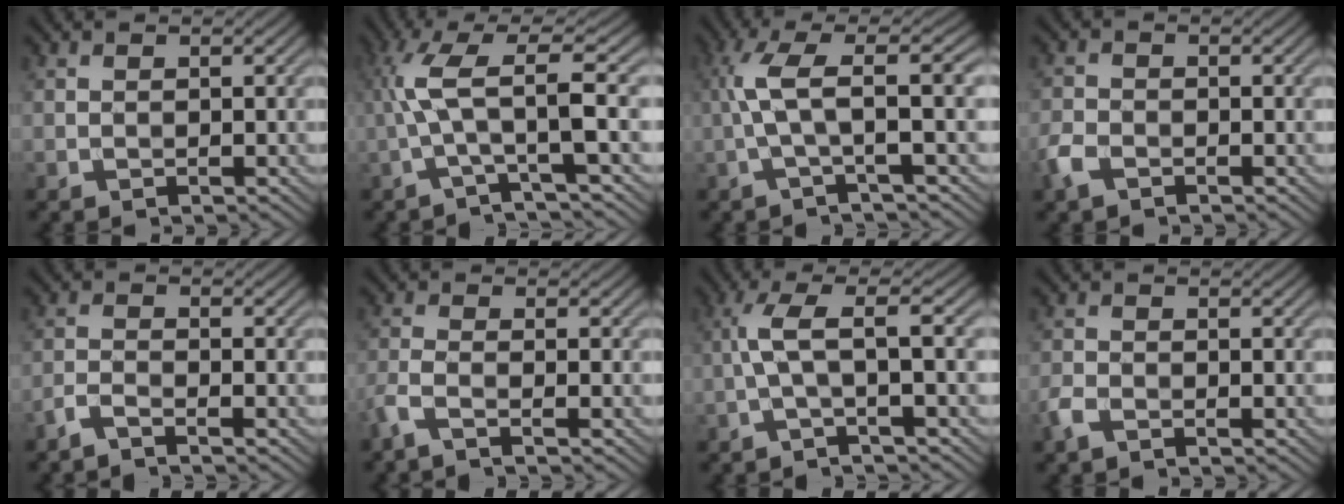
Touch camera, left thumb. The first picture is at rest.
{"total": 7.5, "force": [-0.4, 0.9, 7.4], "torque": [-0.152, 0.022, -0.017]}
{"total": 6.8, "force": [0.0, 0.9, 6.7], "torque": [-0.133, 0.027, -0.011]}
{"total": 2.9, "force": [-1.9, 1.6, 1.6], "torque": [-0.041, -0.005, -0.049]}
{"total": 2.4, "force": [-2.0, 0.3, 1.2], "torque": [-0.026, -0.003, -0.053]}
{"total": 3.3, "force": [-2.1, 0.5, 2.4], "torque": [-0.056, -0.005, -0.060]}
{"total": 4.9, "force": [-0.3, 0.6, 4.9], "torque": [-0.098, 0.023, -0.019]}
{"total": 2.2, "force": [-1.5, 0.9, 1.3], "torque": [-0.036, -0.003, -0.038]}